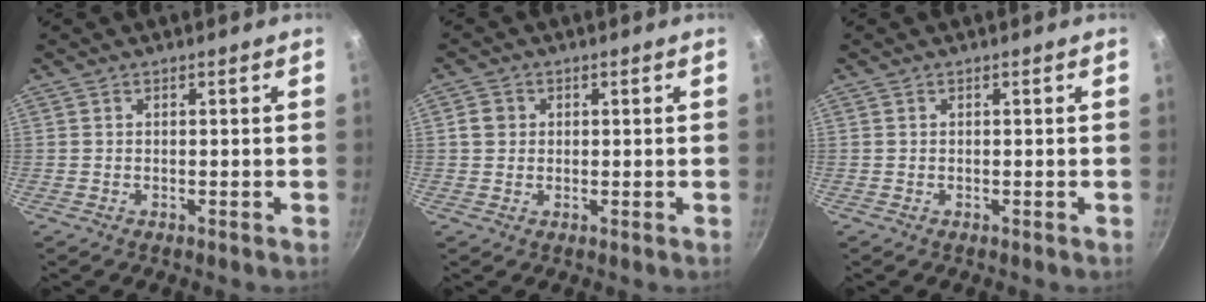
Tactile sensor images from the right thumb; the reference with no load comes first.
{"total": 2.8, "force": [0.4, 2.6, 1.1], "torque": [-0.008, 0.007, 0.004]}
{"total": 0.0}